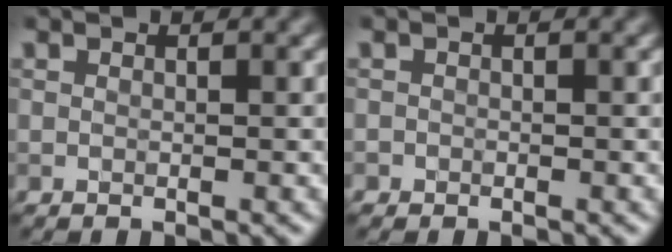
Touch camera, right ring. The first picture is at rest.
{"total": 0.5, "force": [-0.3, 0.4, -0.1], "torque": [0.005, -0.003, -0.006]}